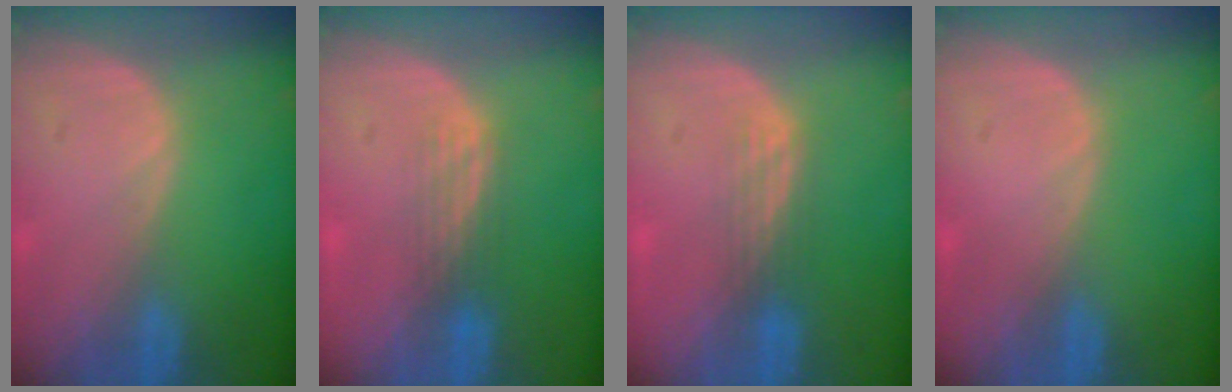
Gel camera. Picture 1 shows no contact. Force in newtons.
{"total": 2.8, "press": 2.5, "slide": 1.3}
{"total": 3.0, "press": 2.6, "slide": 1.4}
{"total": 0.0}